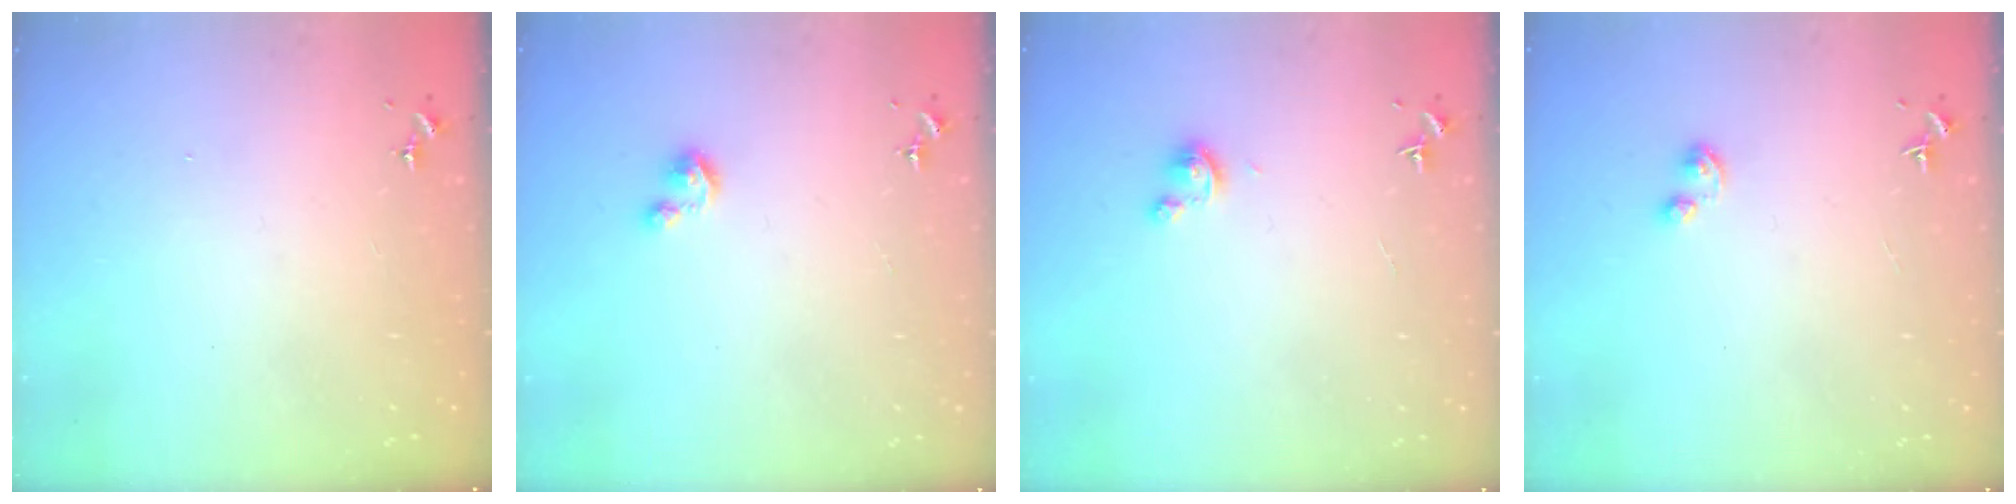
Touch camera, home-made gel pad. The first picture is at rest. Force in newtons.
{"total": 3.8, "press": 3.8, "slide": 0.3}
{"total": 2.8, "press": 2.8, "slide": 0.3}
{"total": 2.8, "press": 2.7, "slide": 0.4}